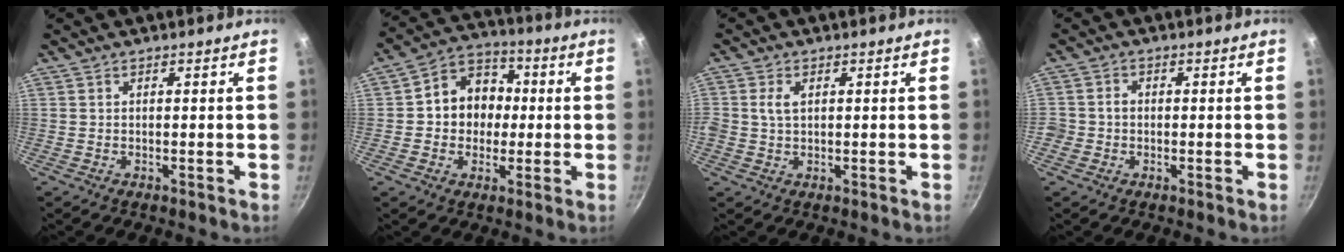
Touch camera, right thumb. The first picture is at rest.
{"total": 11.2, "force": [0.2, 9.6, 5.8], "torque": [-0.042, 0.023, -0.014]}
{"total": 2.9, "force": [0.7, 2.0, 2.1], "torque": [-0.036, 0.004, 0.012]}
{"total": 2.8, "force": [-0.7, 2.5, 1.0], "torque": [-0.007, 0.012, -0.017]}